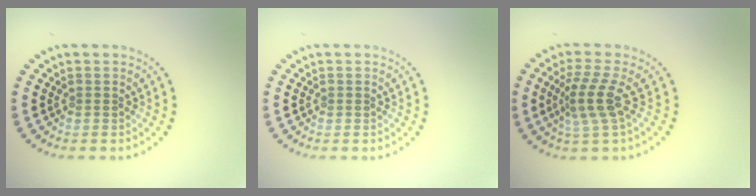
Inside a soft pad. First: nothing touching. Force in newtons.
{"total": 0.0}
{"total": 3.3, "press": 2.4, "slide": 2.3}